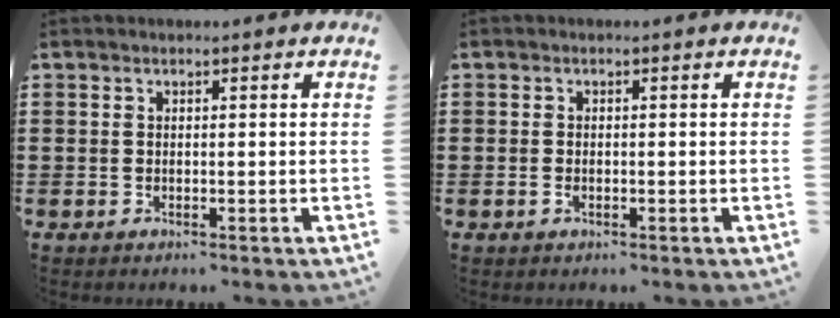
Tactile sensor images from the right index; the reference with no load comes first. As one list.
[{"total": 0.9, "force": [-0.4, 0.3, 0.7], "torque": [-0.016, -0.005, -0.005]}]